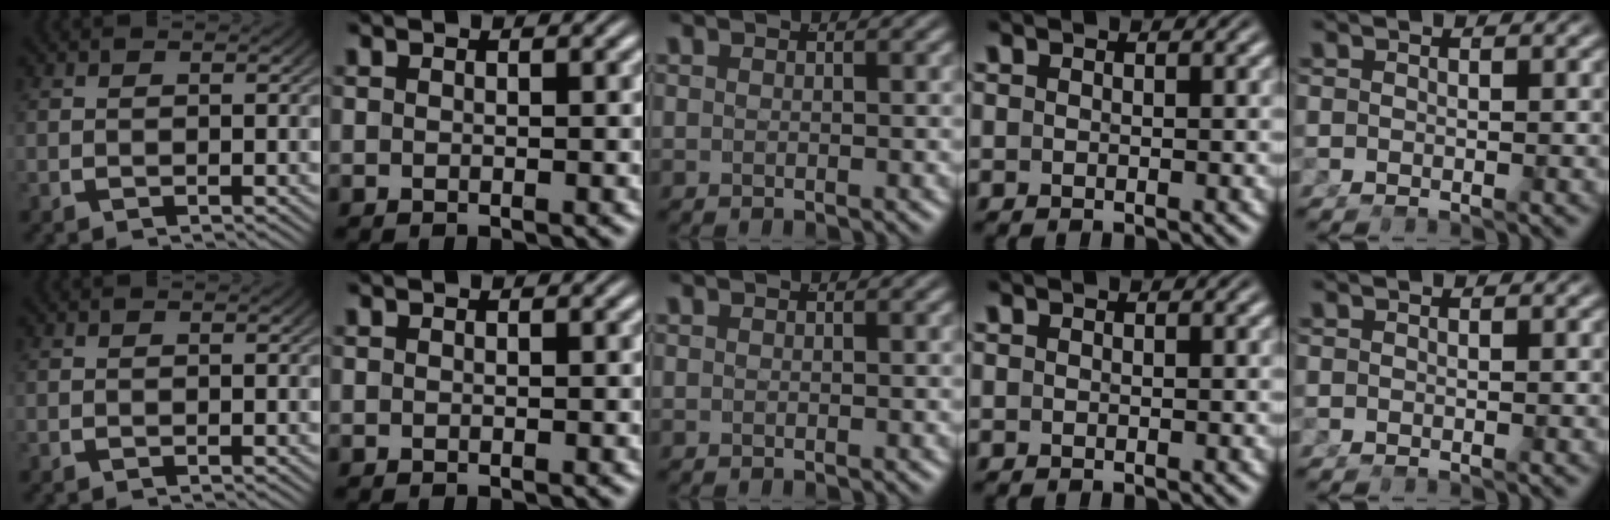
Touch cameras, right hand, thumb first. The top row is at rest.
{}